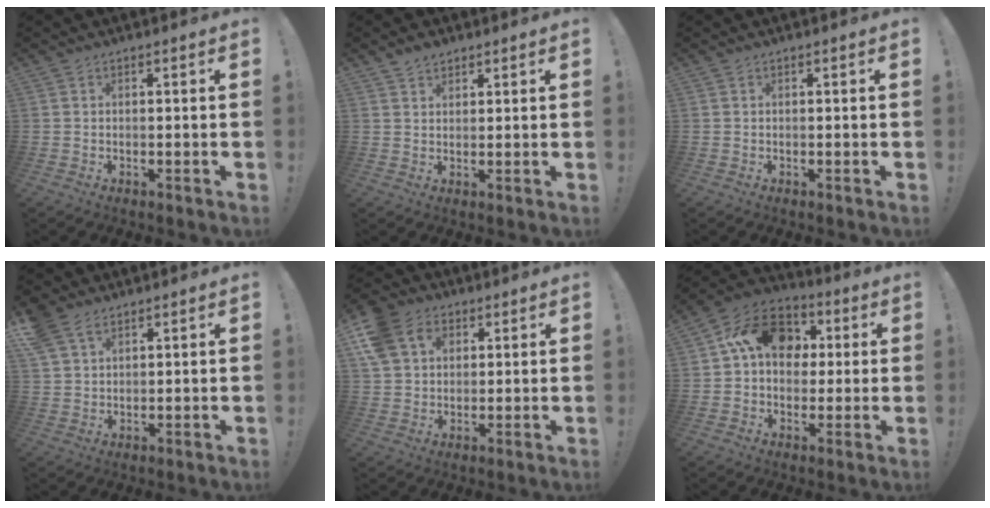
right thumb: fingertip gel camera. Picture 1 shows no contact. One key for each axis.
{"total": 3.0, "fx": 2.4, "fy": 1.7, "fz": 0.7, "tx": -0.008, "ty": -0.012, "tz": 0.043}
{"total": 0.0}
{"total": 6.6, "fx": 4.2, "fy": 3.8, "fz": 3.4, "tx": -0.075, "ty": -0.012, "tz": 0.085}
{"total": 12.0, "fx": 5.1, "fy": 9.2, "fz": 5.8, "tx": -0.114, "ty": -0.015, "tz": 0.101}
{"total": 16.0, "fx": 4.0, "fy": 12.2, "fz": 9.6, "tx": -0.141, "ty": 0.010, "tz": 0.079}